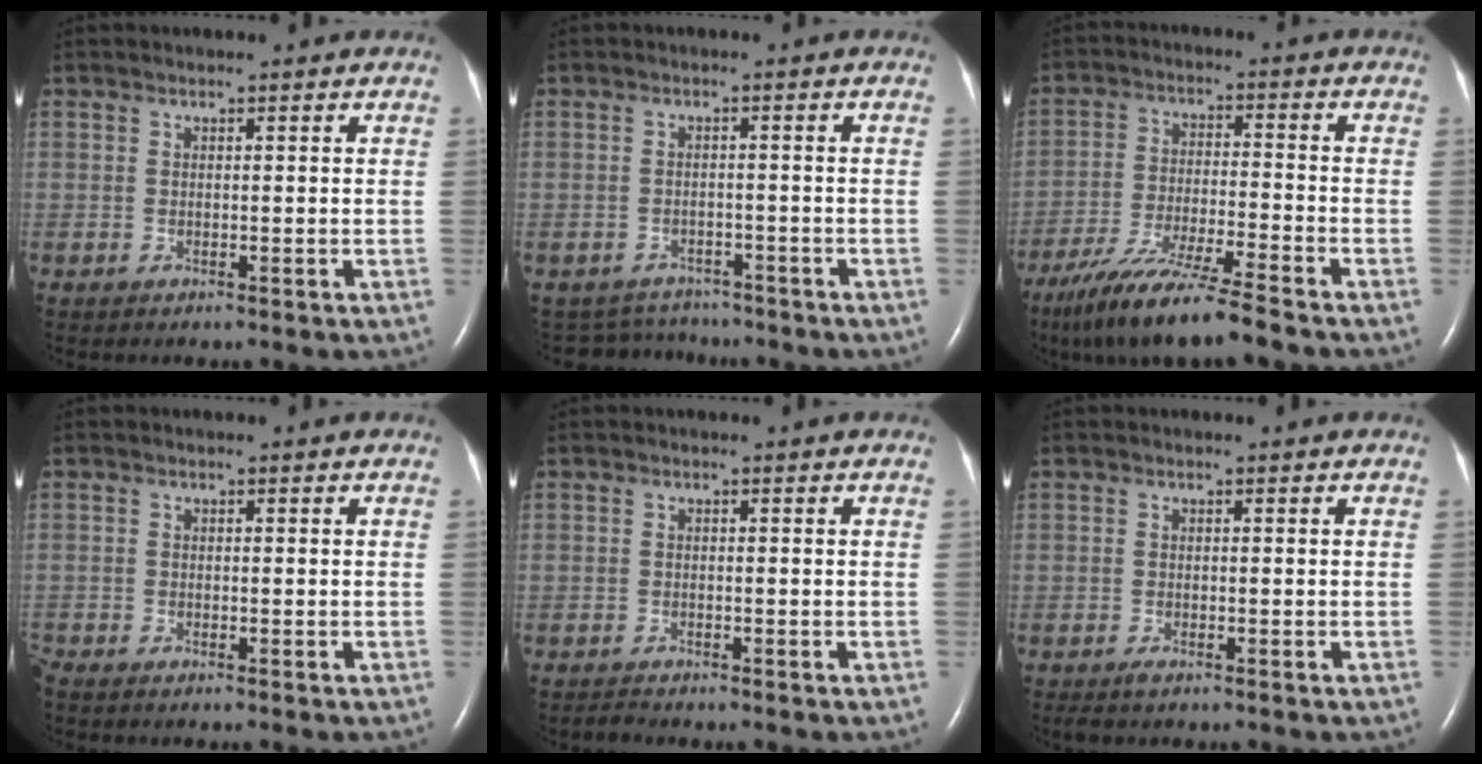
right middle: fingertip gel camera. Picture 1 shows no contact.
{"total": 5.4, "force": [-5.1, 1.6, -0.7], "torque": [0.002, 0.013, -0.070]}
{"total": 12.3, "force": [-9.9, -0.7, 7.2], "torque": [-0.128, -0.034, -0.172]}
{"total": 0.8, "force": [-0.8, 0.0, 0.3], "torque": [-0.013, -0.004, -0.016]}
{"total": 0.7, "force": [-0.7, -0.1, -0.1], "torque": [-0.007, -0.005, -0.013]}
{"total": 0.9, "force": [-0.7, 0.0, 0.6], "torque": [-0.020, -0.005, -0.014]}